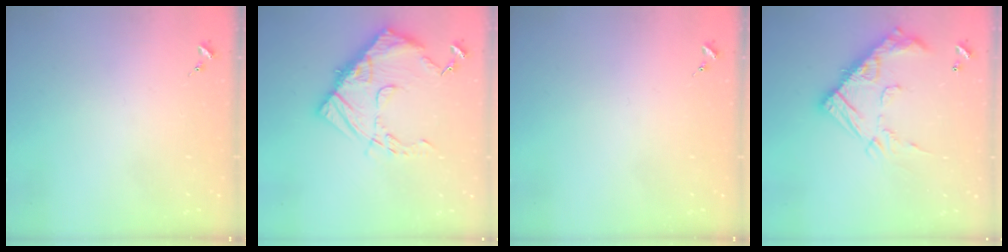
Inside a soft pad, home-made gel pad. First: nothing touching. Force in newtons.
{"total": 15.2, "press": 15.1, "slide": 1.4}
{"total": 0.0}
{"total": 20.8, "press": 20.8, "slide": 0.6}